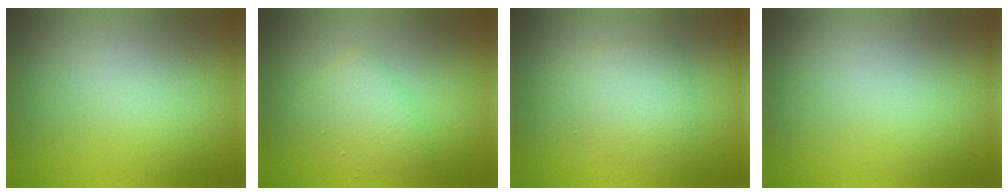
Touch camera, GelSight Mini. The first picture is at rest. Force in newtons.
{"total": 2.9, "press": 2.9, "slide": 0.0}
{"total": 3.0, "press": 3.0, "slide": 0.1}
{"total": 0.0}